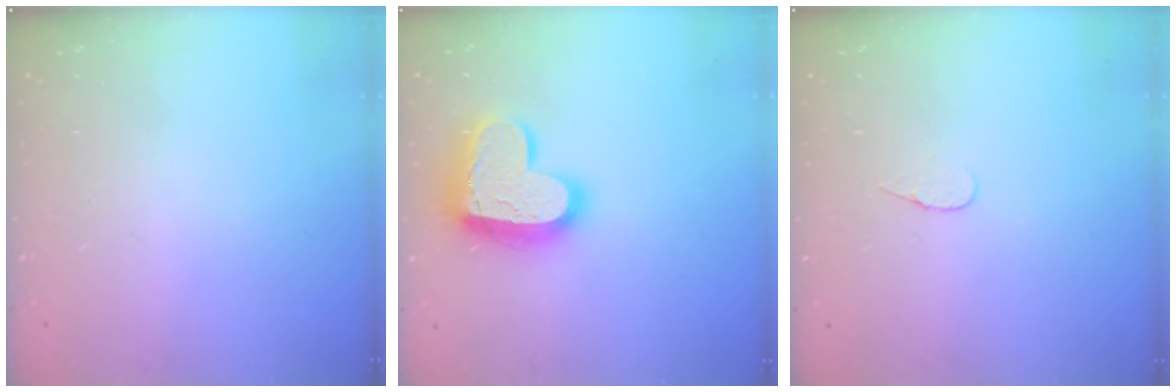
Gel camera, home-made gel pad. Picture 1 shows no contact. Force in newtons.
{"total": 17.7, "press": 17.7, "slide": 1.0}
{"total": 4.0, "press": 4.0, "slide": 0.4}